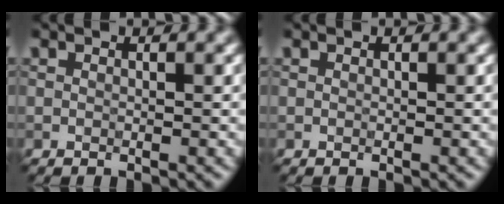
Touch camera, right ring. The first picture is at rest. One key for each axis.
{"total": 0.0}